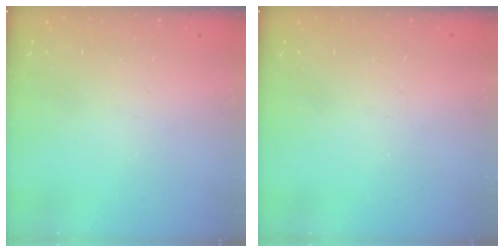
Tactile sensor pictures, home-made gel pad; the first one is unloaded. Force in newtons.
{"total": 0.0}